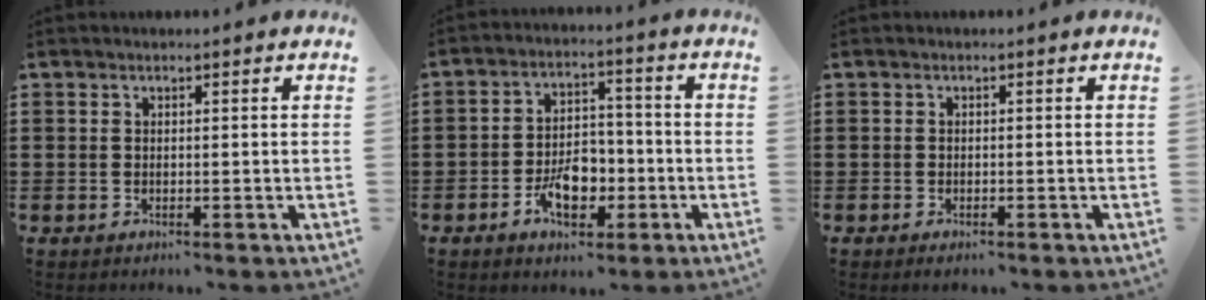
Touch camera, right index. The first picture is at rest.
{"total": 7.1, "force": [-2.9, 4.4, 4.8], "torque": [-0.078, 0.003, -0.056]}
{"total": 0.7, "force": [-0.6, 0.2, 0.2], "torque": [-0.006, -0.002, -0.013]}